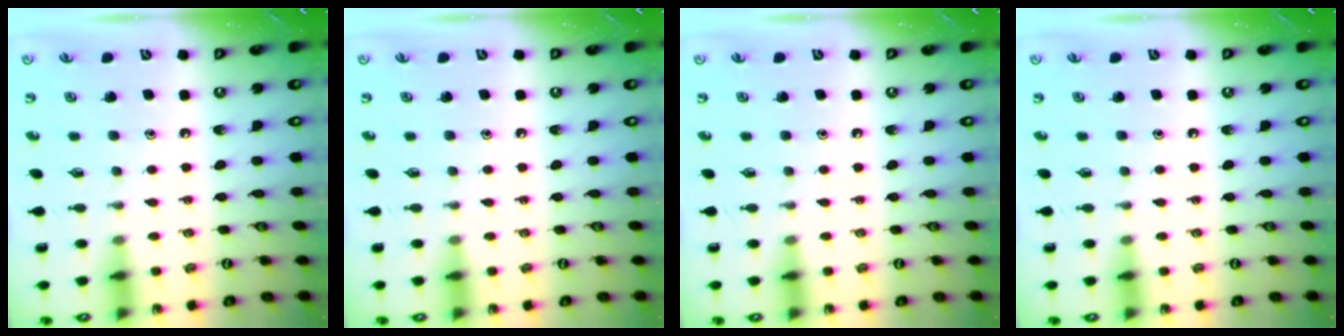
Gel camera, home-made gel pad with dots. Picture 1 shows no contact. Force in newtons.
{"total": 0.0}
{"total": 0.0}
{"total": 0.0}